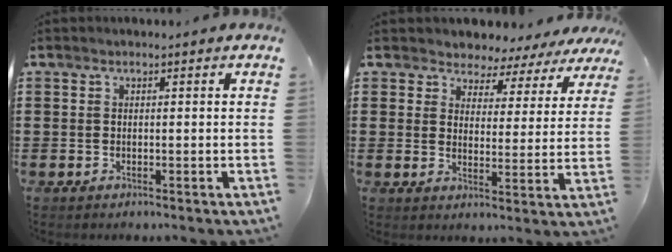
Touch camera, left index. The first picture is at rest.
{"total": 3.7, "force": [3.5, 1.3, -0.2], "torque": [-0.022, -0.022, 0.056]}